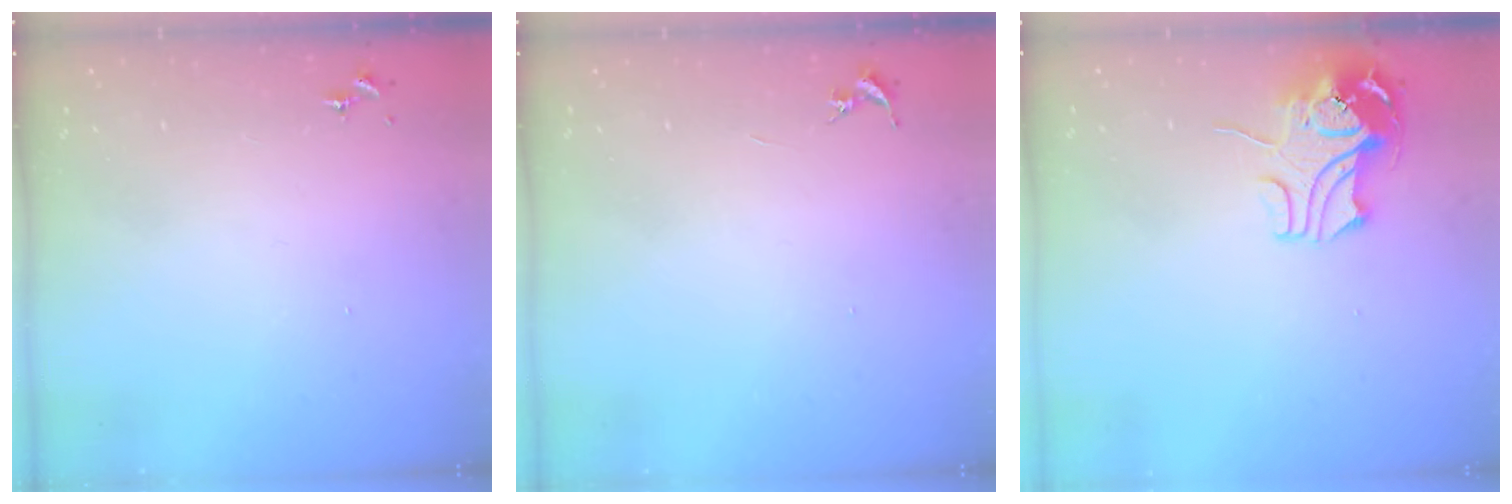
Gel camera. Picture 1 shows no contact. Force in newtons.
{"total": 0.0}
{"total": 10.6, "press": 10.6, "slide": 0.8}